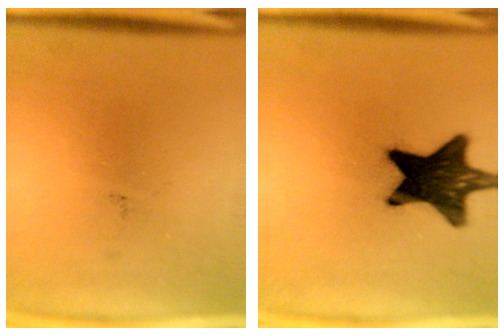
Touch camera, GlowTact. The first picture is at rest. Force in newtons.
{"total": 15.3}